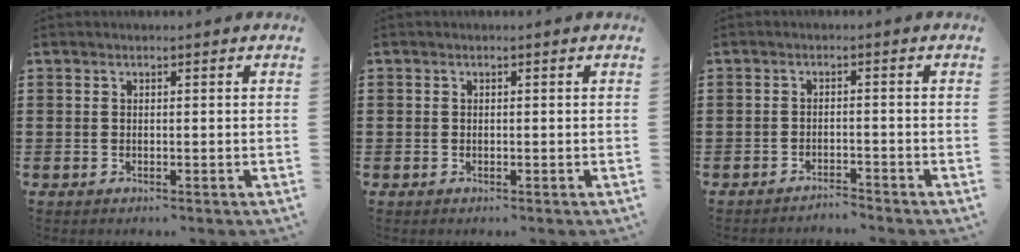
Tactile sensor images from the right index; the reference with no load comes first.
{"total": 0.6, "force": [-0.1, 0.6, 0.1], "torque": [-0.002, 0.005, -0.003]}
{"total": 2.0, "force": [-2.0, 0.0, 0.0], "torque": [-0.006, 0.003, -0.044]}